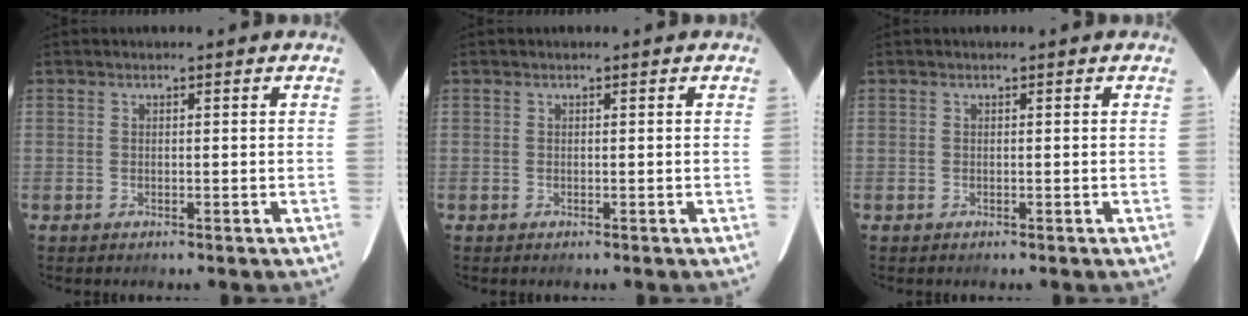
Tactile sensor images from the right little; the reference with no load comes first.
{"total": 0.0}
{"total": 0.0}